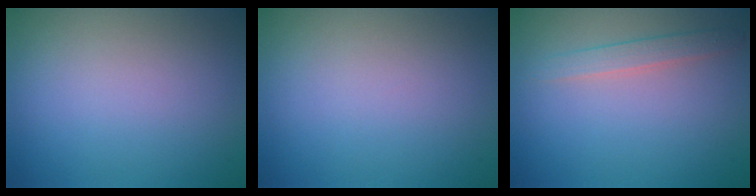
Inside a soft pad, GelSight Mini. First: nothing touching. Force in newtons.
{"total": 0.0}
{"total": 1.6, "press": 1.6, "slide": 0.0}